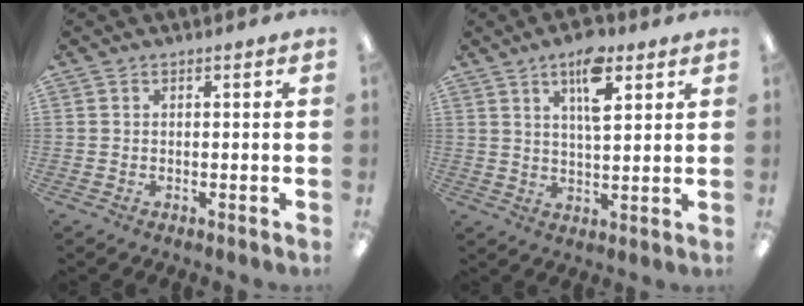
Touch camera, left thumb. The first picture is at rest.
{"total": 9.8, "force": [5.4, 3.8, 7.3], "torque": [-0.113, -0.016, 0.088]}